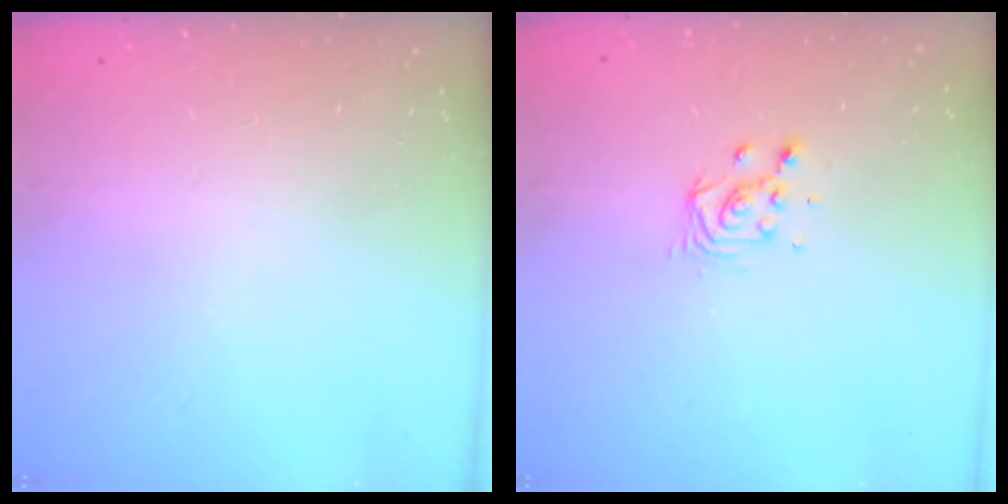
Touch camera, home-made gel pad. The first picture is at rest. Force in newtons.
{"total": 3.8, "press": 3.8, "slide": 0.3}